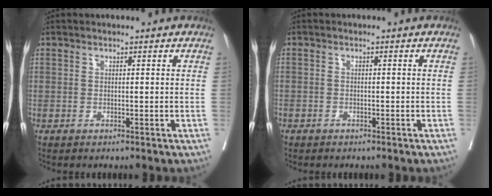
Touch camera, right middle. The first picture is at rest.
{"total": 1.1, "force": [-0.8, 0.7, 0.0], "torque": [-0.010, 0.003, -0.016]}